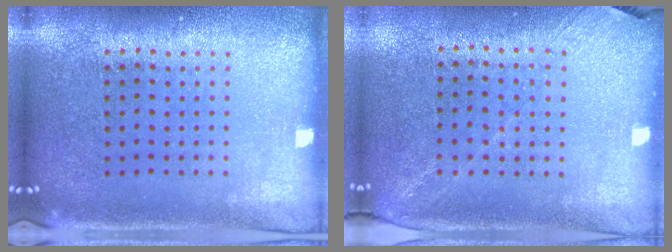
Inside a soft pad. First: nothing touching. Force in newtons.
{"total": 1.3, "press": 1.0, "slide": 0.9}